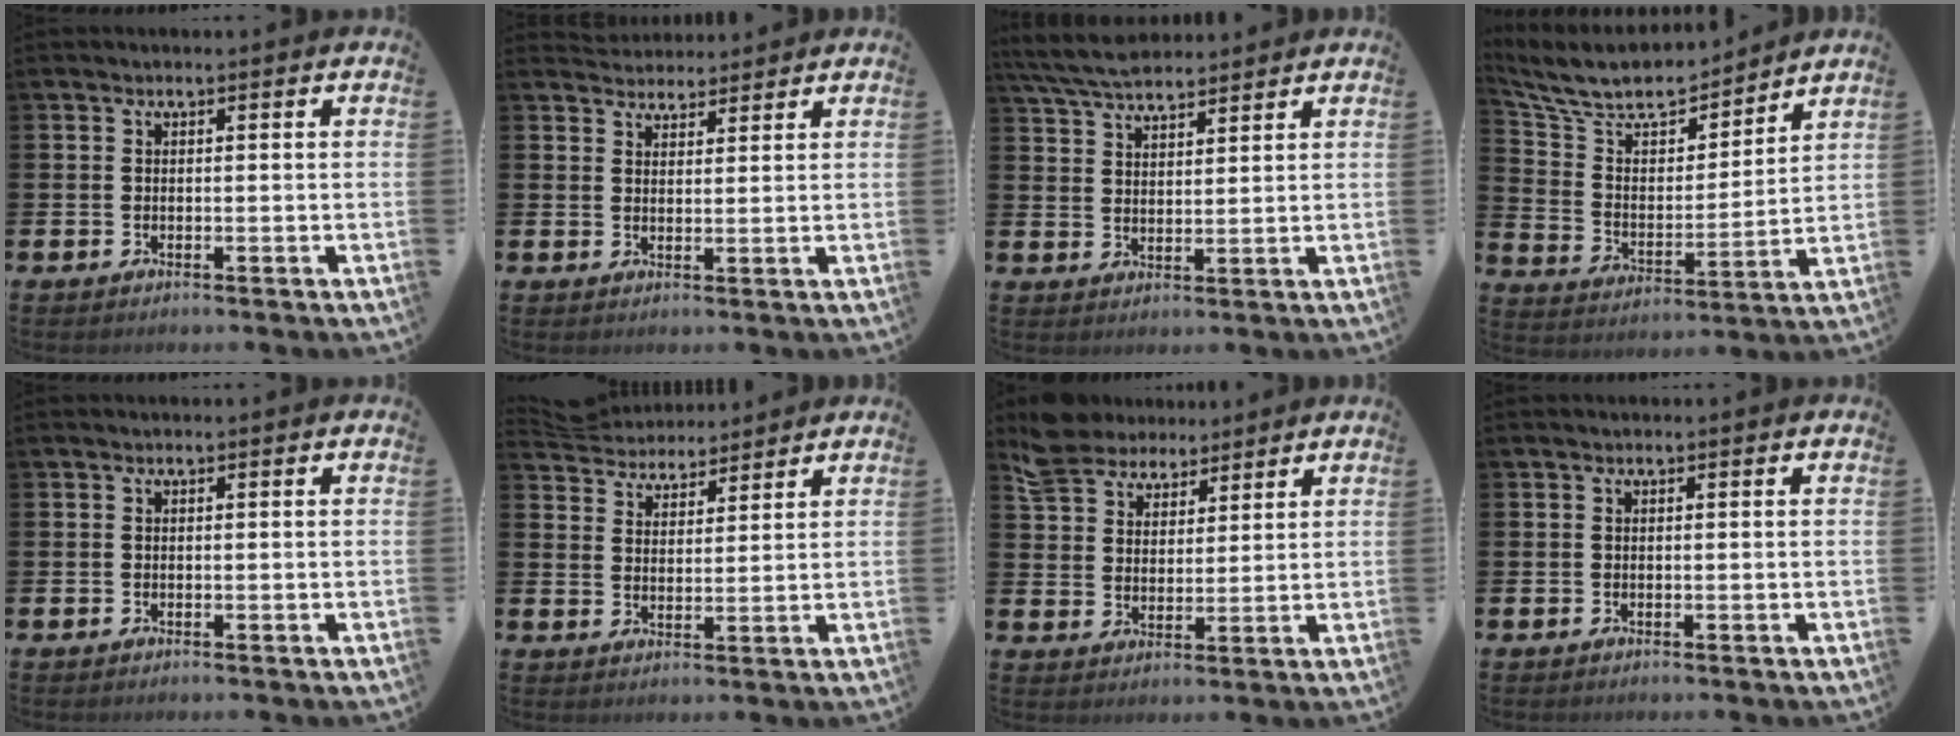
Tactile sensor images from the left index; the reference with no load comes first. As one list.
[{"total": 3.4, "force": [3.2, 0.9, -0.3], "torque": [0.000, -0.014, 0.059]}, {"total": 5.8, "force": [5.5, 1.1, 1.4], "torque": [-0.049, -0.020, 0.102]}, {"total": 9.5, "force": [8.7, 2.9, 2.3], "torque": [-0.097, -0.060, 0.153]}, {"total": 0.0}, {"total": 4.8, "force": [4.7, 0.7, -0.5], "torque": [-0.015, -0.028, 0.087]}, {"total": 6.2, "force": [5.6, 2.5, -0.3], "torque": [-0.020, -0.025, 0.106]}, {"total": 0.0}]